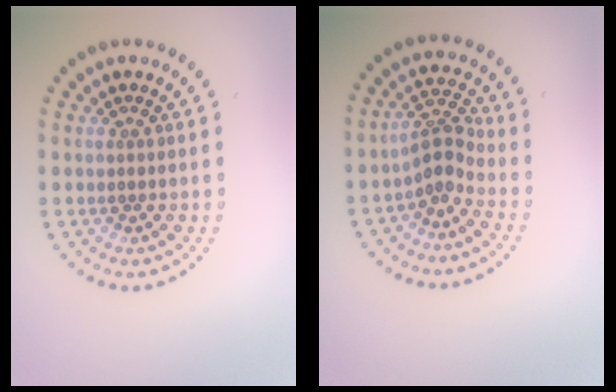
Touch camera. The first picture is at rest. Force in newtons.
{"total": 2.6, "press": 1.9, "slide": 1.8}